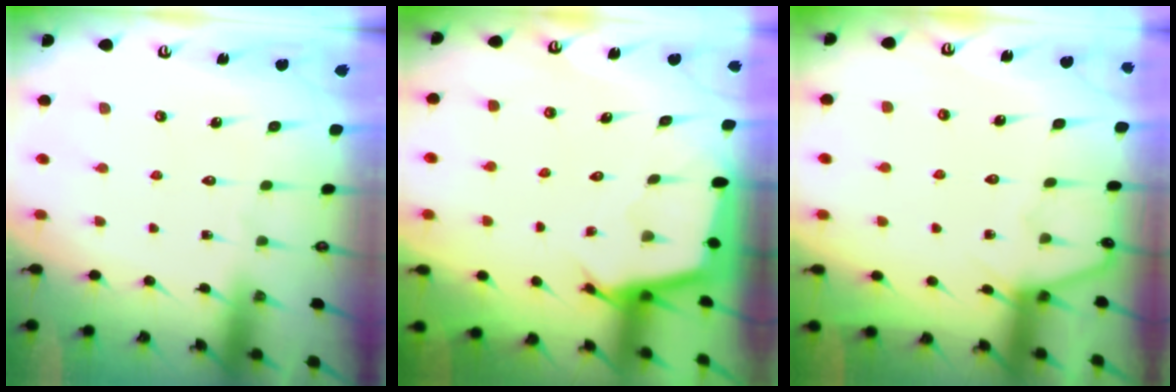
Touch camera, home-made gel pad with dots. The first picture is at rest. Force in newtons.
{"total": 2.7, "press": 2.7, "slide": 0.1}
{"total": 4.4, "press": 4.4, "slide": 0.7}